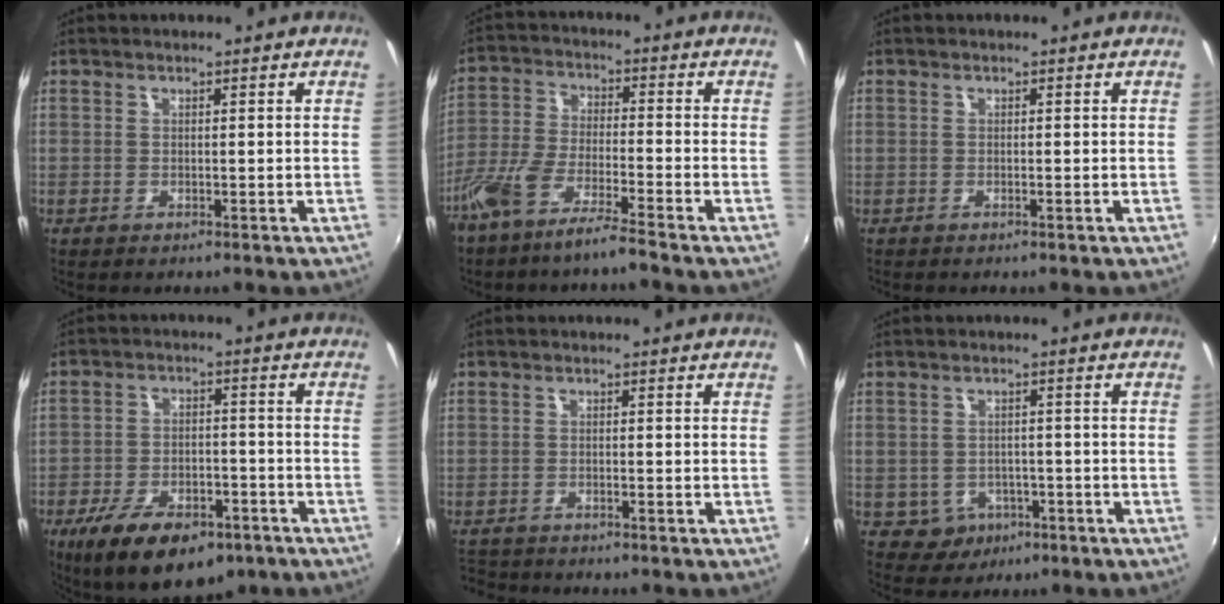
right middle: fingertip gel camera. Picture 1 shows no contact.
{"total": 8.2, "force": [-6.2, 0.6, 5.4], "torque": [-0.123, -0.006, -0.121]}
{"total": 2.0, "force": [-2.0, 0.1, 0.3], "torque": [-0.017, -0.005, -0.042]}
{"total": 16.3, "force": [-10.3, 7.6, 10.2], "torque": [-0.204, -0.021, -0.153]}
{"total": 3.6, "force": [-3.5, 0.6, 0.8], "torque": [-0.035, -0.009, -0.067]}
{"total": 5.1, "force": [-2.2, 4.4, 1.3], "torque": [-0.040, 0.007, -0.018]}